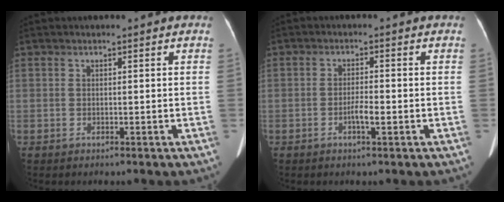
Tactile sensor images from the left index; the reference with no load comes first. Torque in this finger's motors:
{"motor_torque": [0.03, 0.06, 0.03, 0.01]}